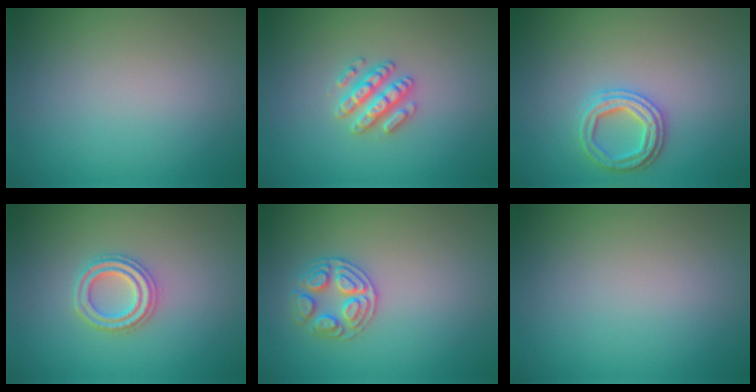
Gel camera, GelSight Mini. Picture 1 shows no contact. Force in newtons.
{"total": 2.6, "press": 2.5, "slide": 0.4}
{"total": 2.7, "press": 2.7, "slide": 0.5}
{"total": 2.4, "press": 2.4, "slide": 0.4}
{"total": 2.7, "press": 2.7, "slide": 0.3}
{"total": 0.0}